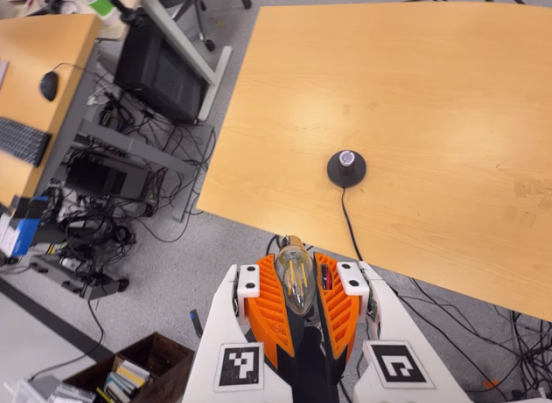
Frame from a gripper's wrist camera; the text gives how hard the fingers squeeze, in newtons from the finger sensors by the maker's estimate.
{"total": 19.4, "left": 24.5, "right": 14.3}